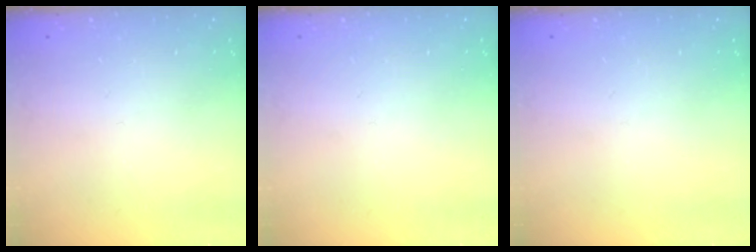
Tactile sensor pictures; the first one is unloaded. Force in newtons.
{"total": 0.0}
{"total": 0.0}